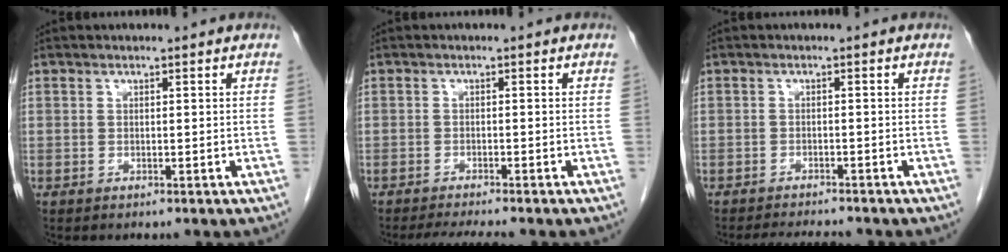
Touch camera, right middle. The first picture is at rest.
{"total": 4.6, "force": [-4.1, -0.2, 2.1], "torque": [-0.031, -0.013, -0.065]}
{"total": 5.0, "force": [-4.8, 0.4, 1.5], "torque": [-0.021, -0.010, -0.073]}